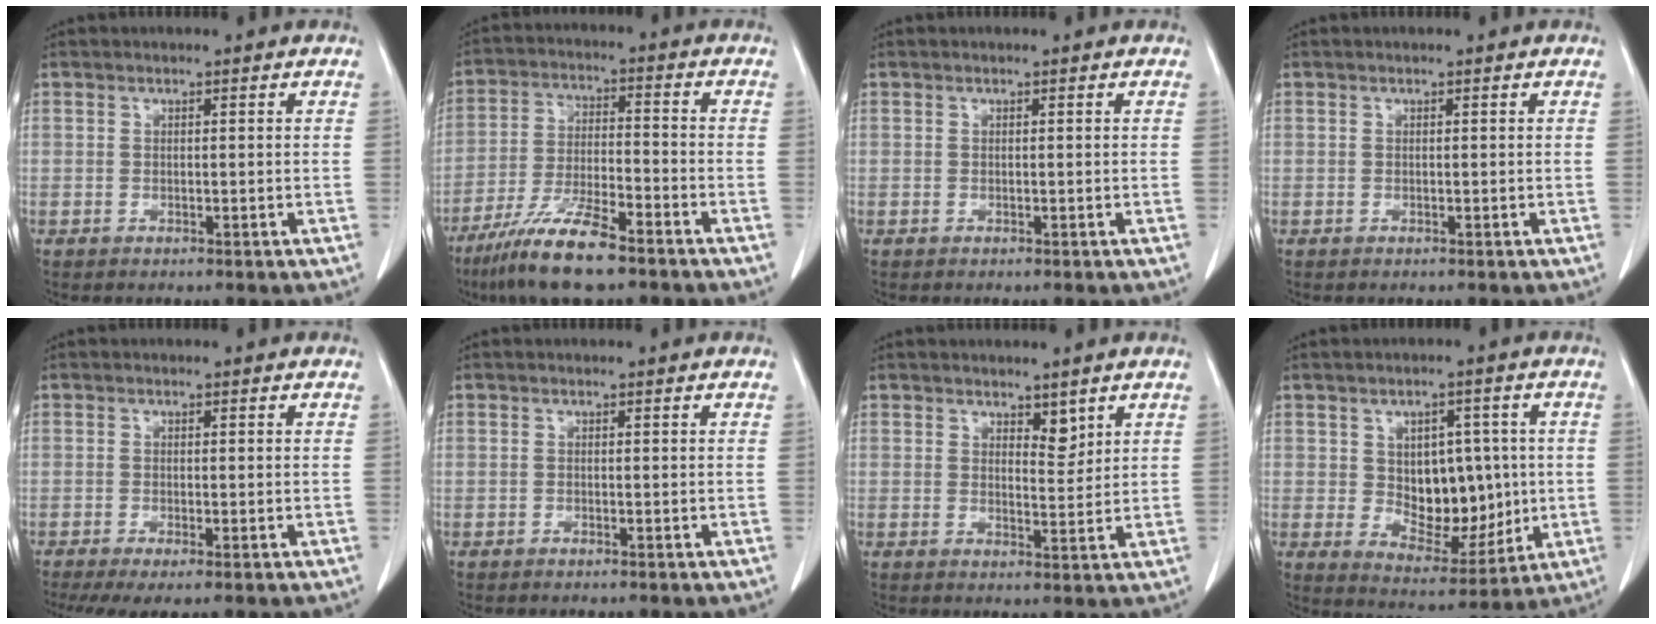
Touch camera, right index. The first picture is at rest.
{"total": 11.7, "force": [-8.3, 1.7, 8.0], "torque": [-0.158, -0.023, -0.151]}
{"total": 0.0}
{"total": 0.0}
{"total": 5.0, "force": [-3.2, 0.8, 3.8], "torque": [-0.064, -0.016, -0.053]}
{"total": 0.0}
{"total": 2.8, "force": [2.0, 1.2, 1.6], "torque": [-0.023, -0.009, 0.036]}
{"total": 10.9, "force": [0.6, 6.7, 8.6], "torque": [-0.122, 0.008, 0.029]}